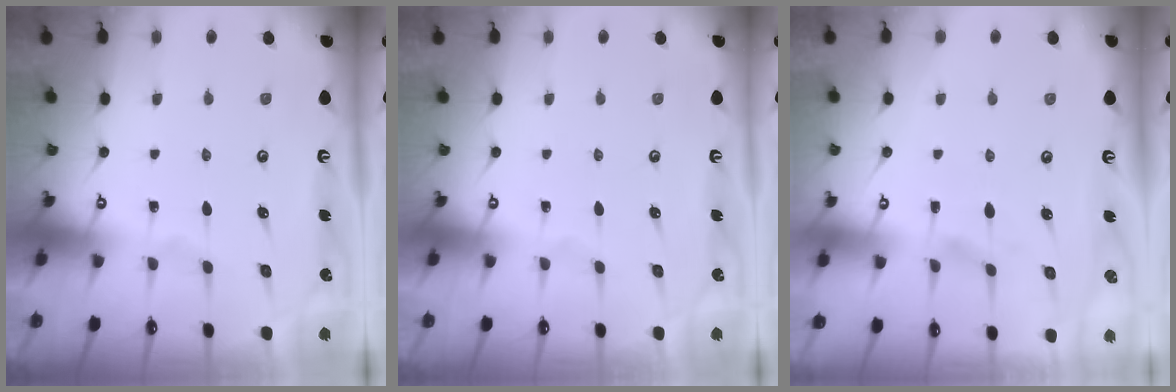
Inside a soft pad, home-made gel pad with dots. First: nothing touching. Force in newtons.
{"total": 0.0}
{"total": 2.8, "press": 2.6, "slide": 1.1}